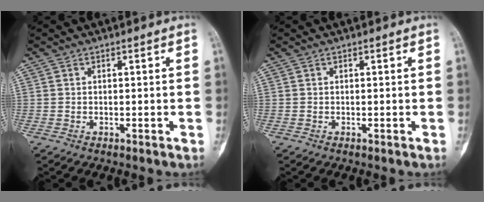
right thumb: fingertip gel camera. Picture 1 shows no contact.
{"total": 0.0}